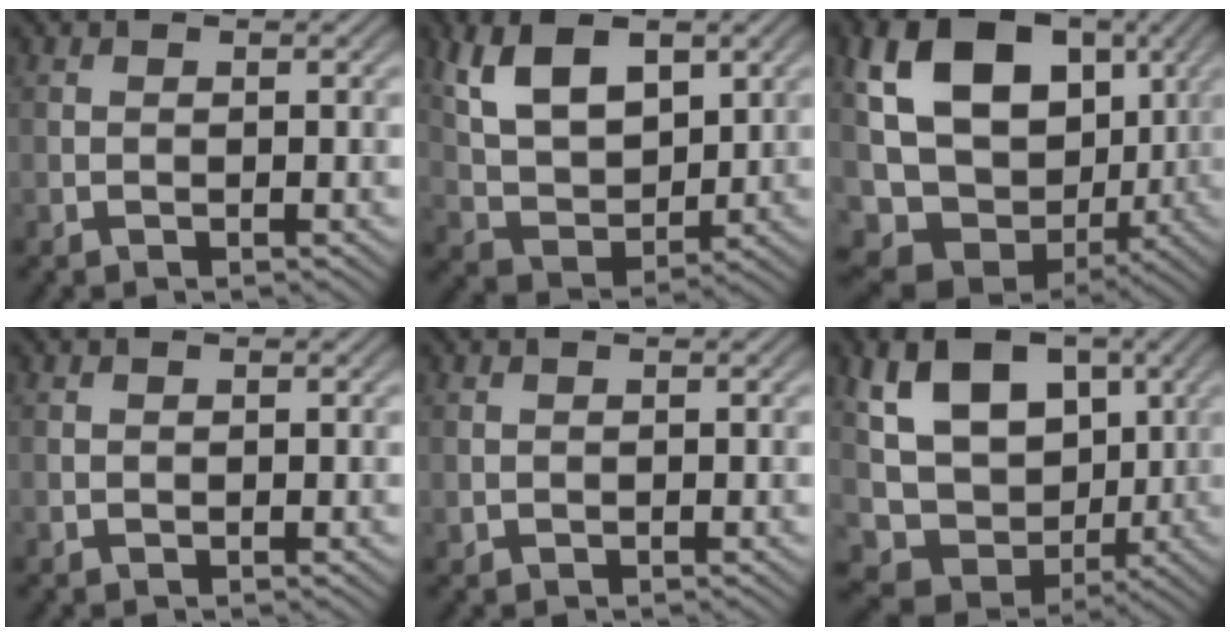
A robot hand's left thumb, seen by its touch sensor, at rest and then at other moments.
{"total": 10.4, "force": [4.4, 6.0, 7.4], "torque": [-0.160, 0.002, 0.086]}
{"total": 14.8, "force": [1.5, 11.2, 9.5], "torque": [-0.198, -0.029, 0.047]}
{"total": 0.0}
{"total": 0.0}
{"total": 11.0, "force": [1.8, 8.2, 7.2], "torque": [-0.142, -0.027, 0.044]}